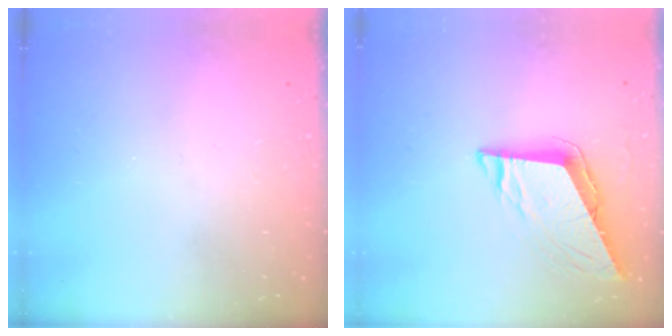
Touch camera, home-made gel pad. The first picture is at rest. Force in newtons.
{"total": 8.4, "press": 8.4, "slide": 0.9}